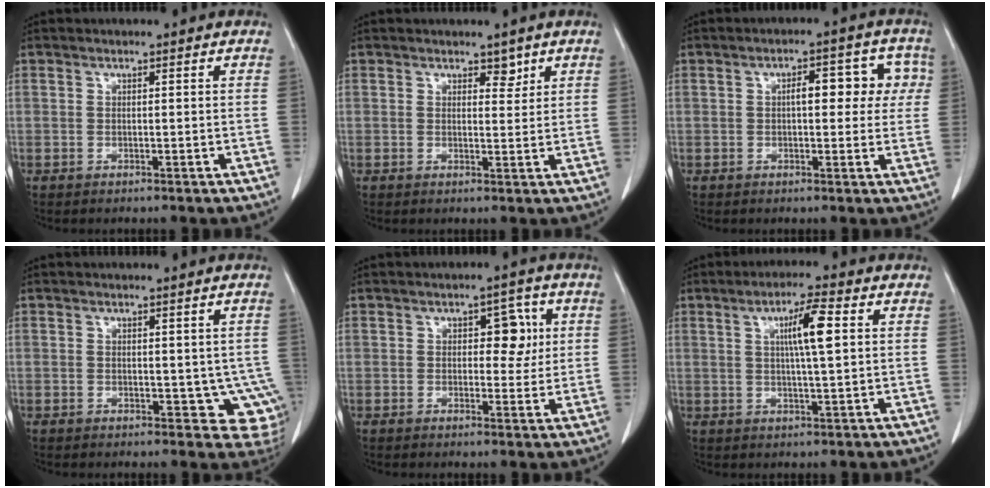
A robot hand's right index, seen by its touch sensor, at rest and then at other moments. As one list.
[{"total": 1.9, "force": [1.4, 1.0, 0.8], "torque": [-0.005, -0.006, 0.019]}, {"total": 7.3, "force": [1.4, 3.2, 6.4], "torque": [-0.075, 0.031, 0.013]}, {"total": 5.8, "force": [-0.4, 3.8, 4.3], "torque": [-0.023, -0.005, 0.001]}, {"total": 4.8, "force": [1.1, 2.6, 3.8], "torque": [-0.045, 0.013, 0.017]}, {"total": 6.5, "force": [1.7, 0.2, 6.2], "torque": [-0.108, 0.003, 0.028]}]